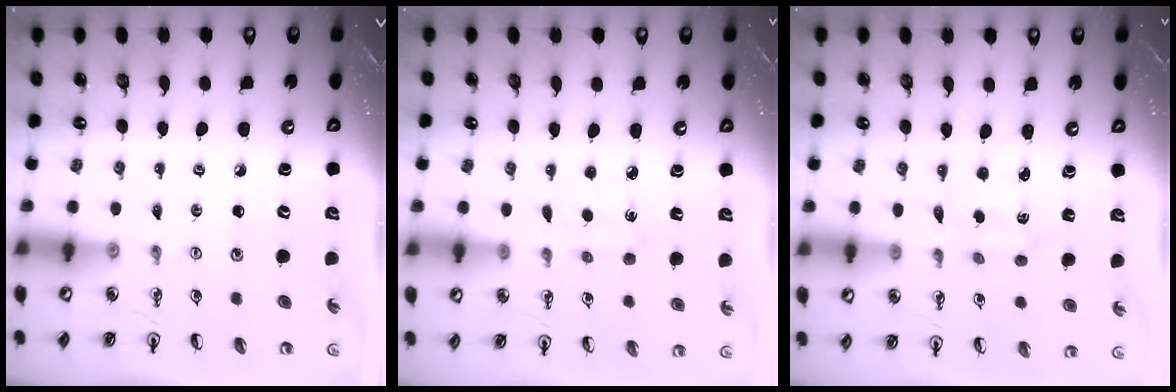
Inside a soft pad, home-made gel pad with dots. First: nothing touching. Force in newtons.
{"total": 4.2, "press": 4.2, "slide": 0.6}
{"total": 2.3, "press": 2.1, "slide": 0.8}